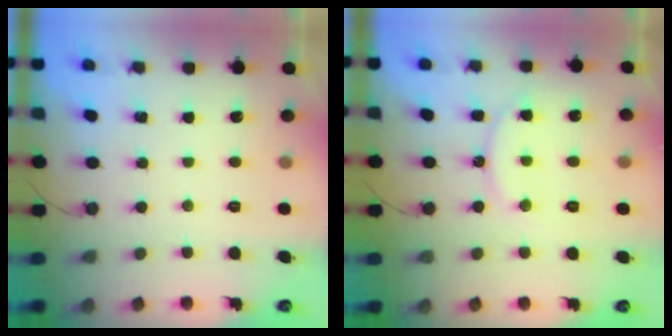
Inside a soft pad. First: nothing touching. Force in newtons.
{"total": 13.7, "press": 13.6, "slide": 1.1}